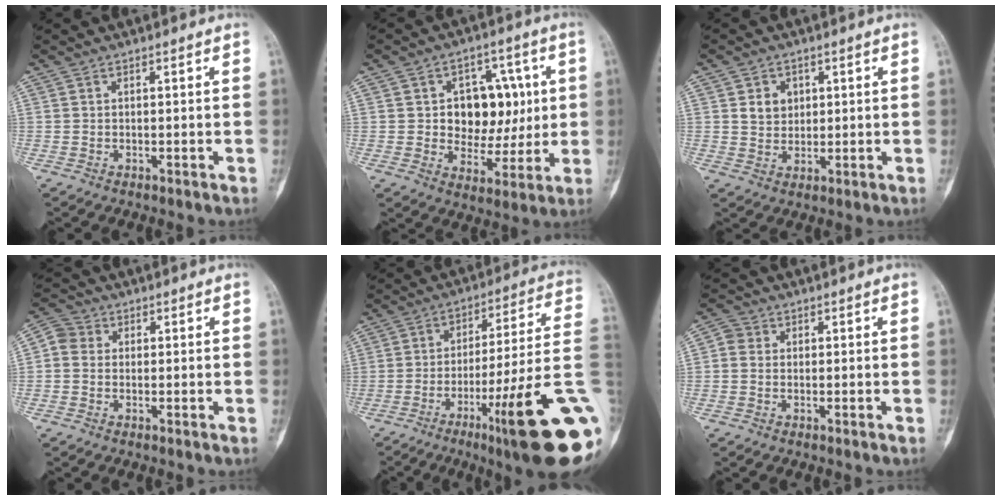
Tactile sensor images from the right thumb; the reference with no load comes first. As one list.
[{"total": 13.3, "force": [1.6, 9.8, 8.9], "torque": [-0.071, 0.006, 0.033]}, {"total": 4.6, "force": [1.4, 3.8, 2.1], "torque": [-0.011, -0.006, 0.026]}, {"total": 4.0, "force": [0.2, 3.6, 1.8], "torque": [-0.026, 0.009, -0.007]}, {"total": 23.1, "force": [-8.2, 2.2, 21.5], "torque": [-0.263, 0.026, -0.119]}, {"total": 2.4, "force": [0.1, 2.1, 1.0], "torque": [-0.010, 0.004, -0.005]}]